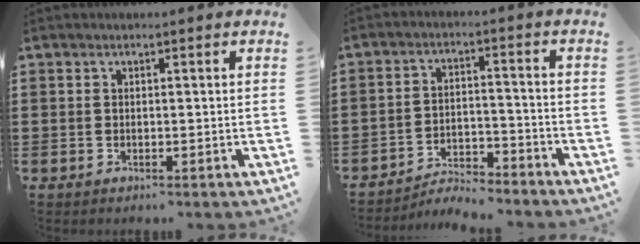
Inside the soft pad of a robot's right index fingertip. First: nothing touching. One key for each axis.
{"total": 4.5, "fx": -4.4, "fy": 0.5, "fz": 0.7, "tx": -0.018, "ty": 0.006, "tz": -0.091}